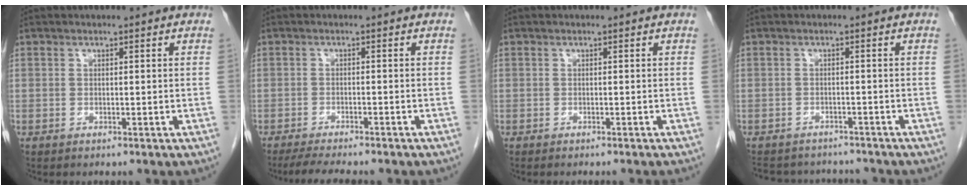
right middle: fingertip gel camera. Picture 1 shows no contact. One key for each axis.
{"total": 6.3, "fx": -5.3, "fy": 0.5, "fz": 3.3, "tx": -0.046, "ty": -0.013, "tz": -0.081}
{"total": 1.8, "fx": -1.6, "fy": -0.3, "fz": 0.8, "tx": -0.005, "ty": 0.004, "tz": -0.021}
{"total": 9.3, "fx": -8.6, "fy": 2.9, "fz": 2.0, "tx": -0.036, "ty": 0.010, "tz": -0.108}